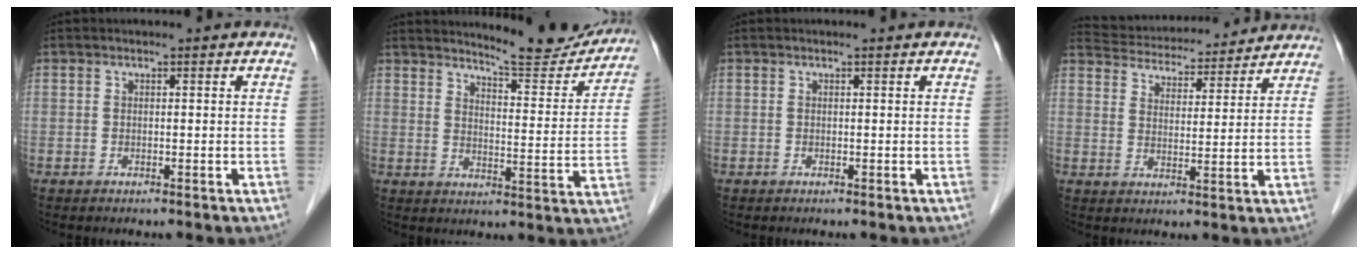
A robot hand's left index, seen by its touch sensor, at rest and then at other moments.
{"total": 12.7, "force": [12.4, 1.0, 2.9], "torque": [-0.037, -0.039, 0.155]}
{"total": 0.0}
{"total": 16.2, "force": [15.4, 3.3, 3.9], "torque": [-0.065, 0.031, 0.223]}